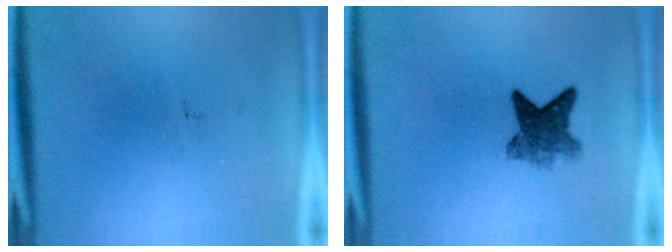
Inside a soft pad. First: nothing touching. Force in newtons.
{"total": 5.6}